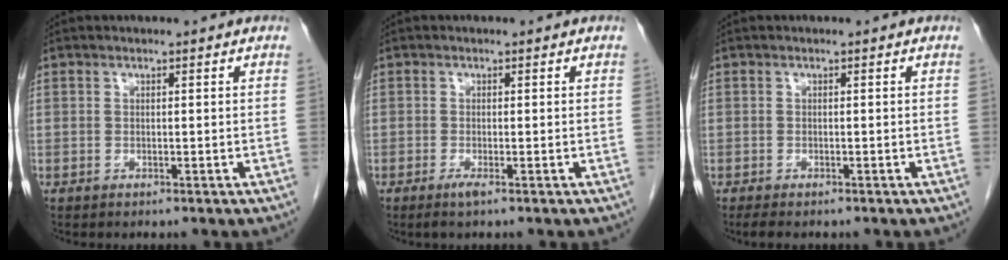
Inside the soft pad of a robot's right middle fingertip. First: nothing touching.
{"total": 1.3, "force": [-0.8, -0.1, 1.0], "torque": [-0.021, -0.004, -0.017]}
{"total": 2.4, "force": [-1.9, 0.7, 1.3], "torque": [-0.024, -0.007, -0.023]}